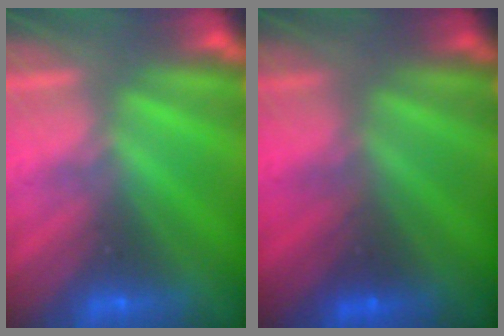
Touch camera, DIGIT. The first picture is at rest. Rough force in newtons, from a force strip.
{"total": 1.7}